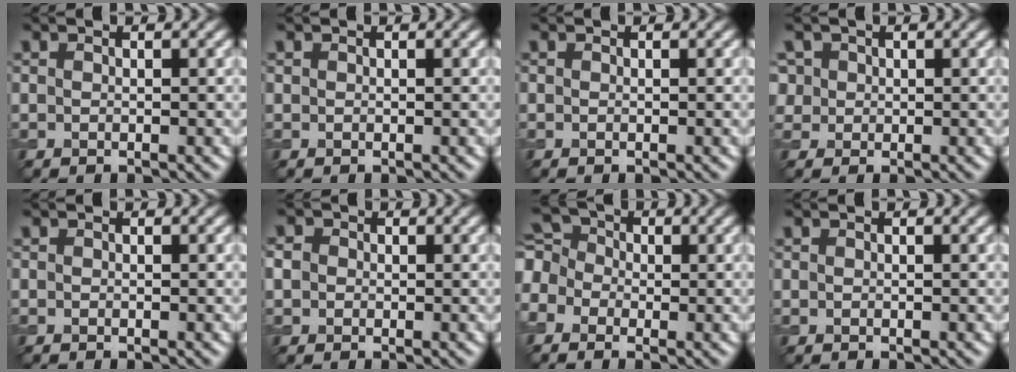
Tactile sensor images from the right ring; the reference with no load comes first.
{"total": 0.0}
{"total": 0.0}
{"total": 3.6, "force": [1.5, 3.0, 1.4], "torque": [-0.036, 0.012, 0.020]}
{"total": 0.0}
{"total": 1.6, "force": [0.1, 1.5, 0.5], "torque": [-0.012, 0.003, -0.006]}
{"total": 5.3, "force": [-1.3, 4.4, 2.6], "torque": [-0.077, 0.022, -0.040]}
{"total": 0.0}